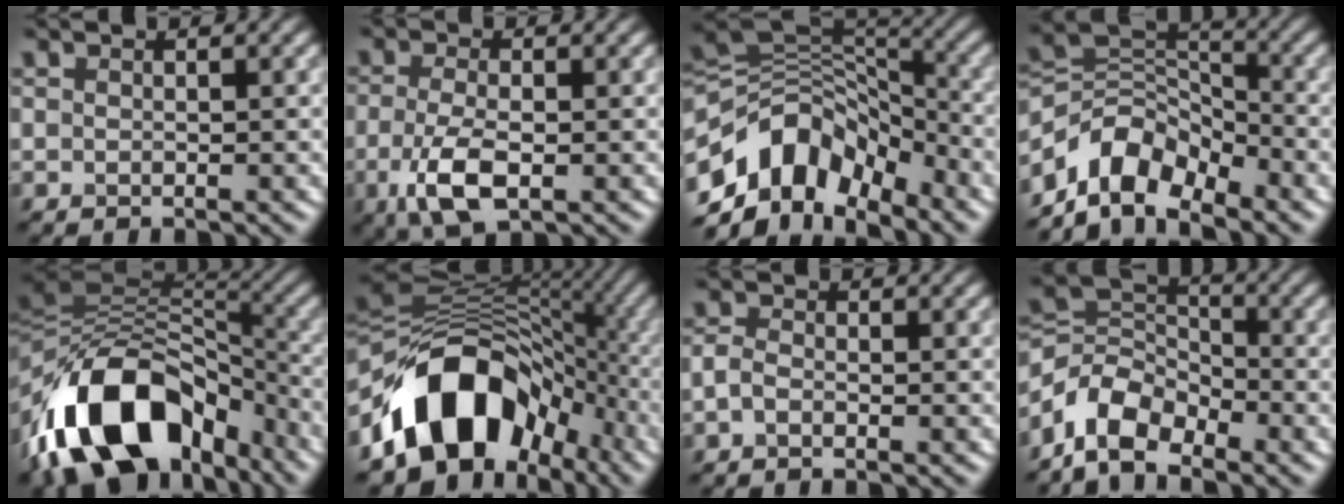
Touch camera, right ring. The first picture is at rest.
{"total": 5.0, "force": [-1.5, 2.4, 4.2], "torque": [-0.099, -0.011, -0.030]}
{"total": 9.8, "force": [-5.2, 6.2, 5.5], "torque": [-0.085, 0.012, -0.105]}
{"total": 6.7, "force": [-4.8, 3.7, 2.9], "torque": [-0.033, 0.005, -0.098]}
{"total": 15.0, "force": [-7.1, 9.6, 9.1], "torque": [-0.171, 0.011, -0.125]}
{"total": 12.4, "force": [-5.9, 8.5, 7.0], "torque": [-0.095, 0.019, -0.117]}
{"total": 1.4, "force": [-0.6, 0.8, 0.9], "torque": [-0.021, 0.002, -0.017]}
{"total": 5.4, "force": [-3.8, 3.0, 2.4], "torque": [-0.041, 0.003, -0.086]}